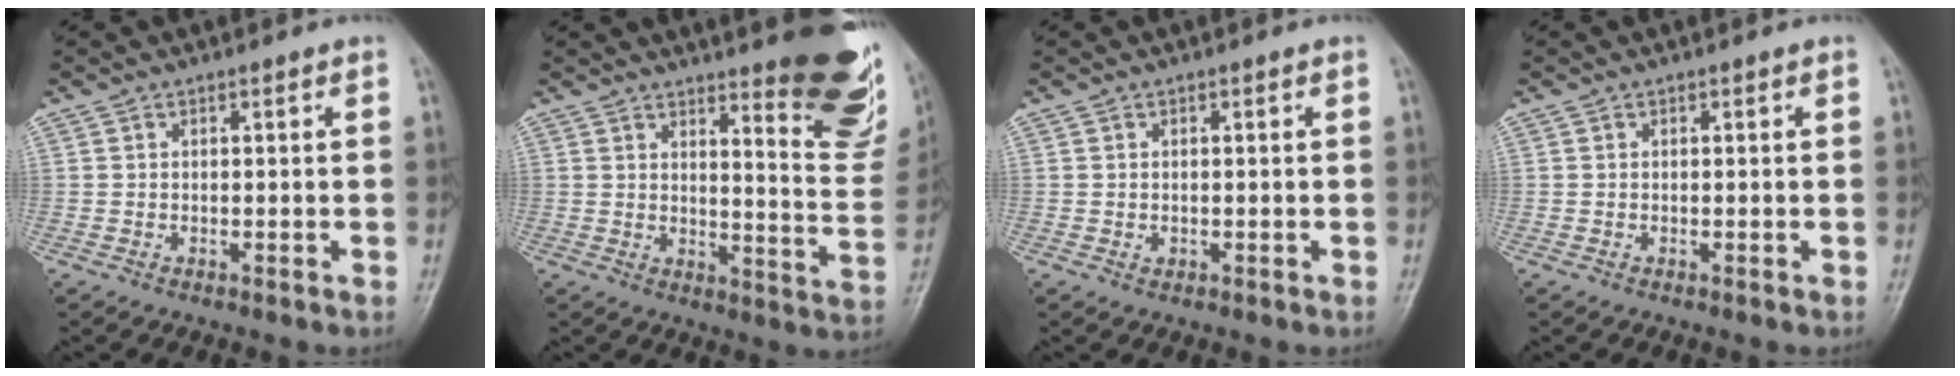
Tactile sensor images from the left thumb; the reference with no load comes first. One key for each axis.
{"total": 18.3, "fx": 12.4, "fy": 4.4, "fz": 12.8, "tx": -0.120, "ty": -0.101, "tz": 0.150}
{"total": 0.7, "fx": -0.1, "fy": 0.6, "fz": 0.3, "tx": -0.002, "ty": 0.000, "tz": 0.001}
{"total": 0.0}